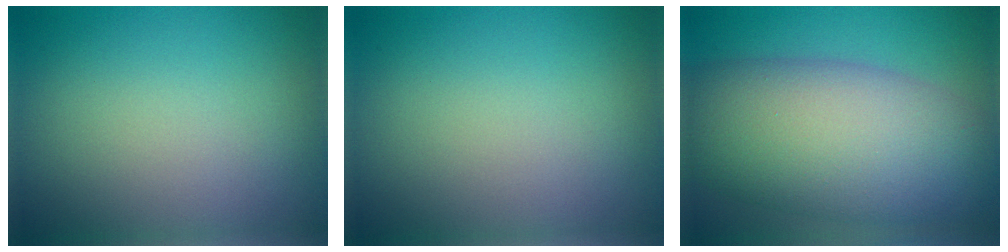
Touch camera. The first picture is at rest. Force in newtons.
{"total": 0.0}
{"total": 11.4, "press": 11.4, "slide": 0.6}